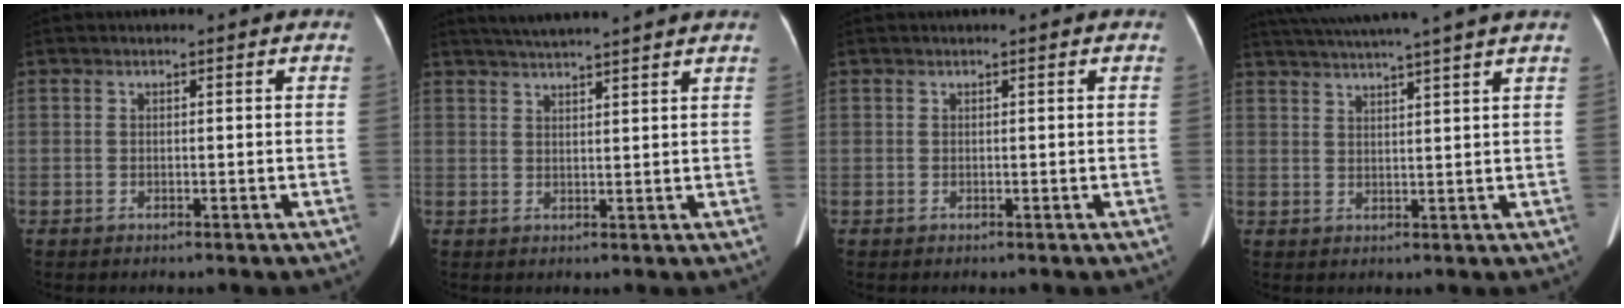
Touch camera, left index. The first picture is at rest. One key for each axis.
{"total": 8.1, "fx": 7.3, "fy": -0.9, "fz": 3.5, "tx": -0.059, "ty": 0.026, "tz": 0.101}
{"total": 0.0}
{"total": 12.7, "fx": 10.9, "fy": -1.8, "fz": 6.2, "tx": -0.110, "ty": 0.002, "tz": 0.151}